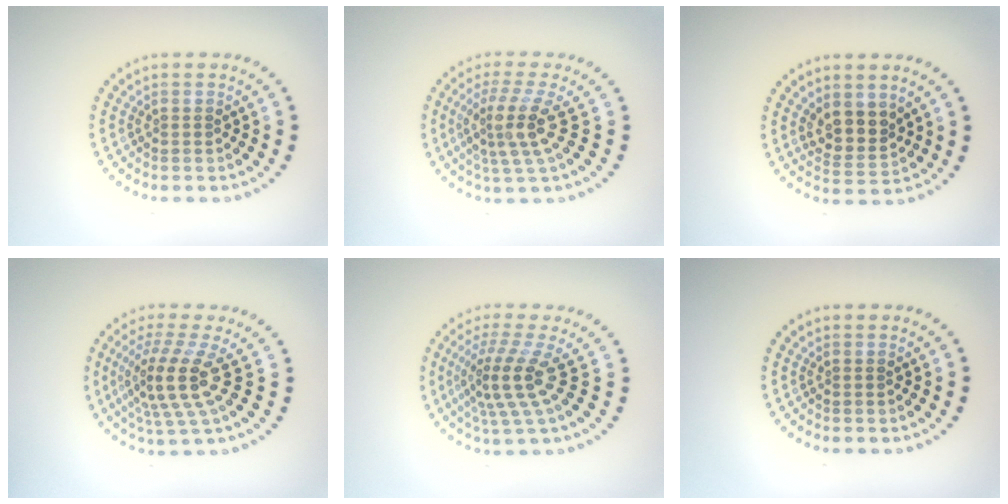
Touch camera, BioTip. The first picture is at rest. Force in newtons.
{"total": 4.0, "press": 2.9, "slide": 2.8}
{"total": 3.0, "press": 2.5, "slide": 1.6}
{"total": 4.6, "press": 3.4, "slide": 3.1}
{"total": 4.2, "press": 2.9, "slide": 3.1}
{"total": 0.0}